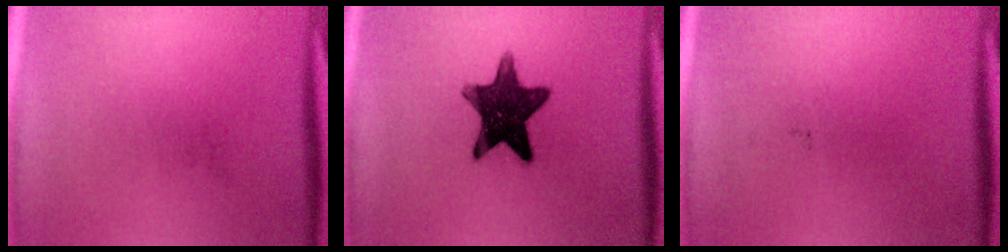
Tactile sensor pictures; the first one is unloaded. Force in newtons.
{"total": 13.5}
{"total": 0.0}